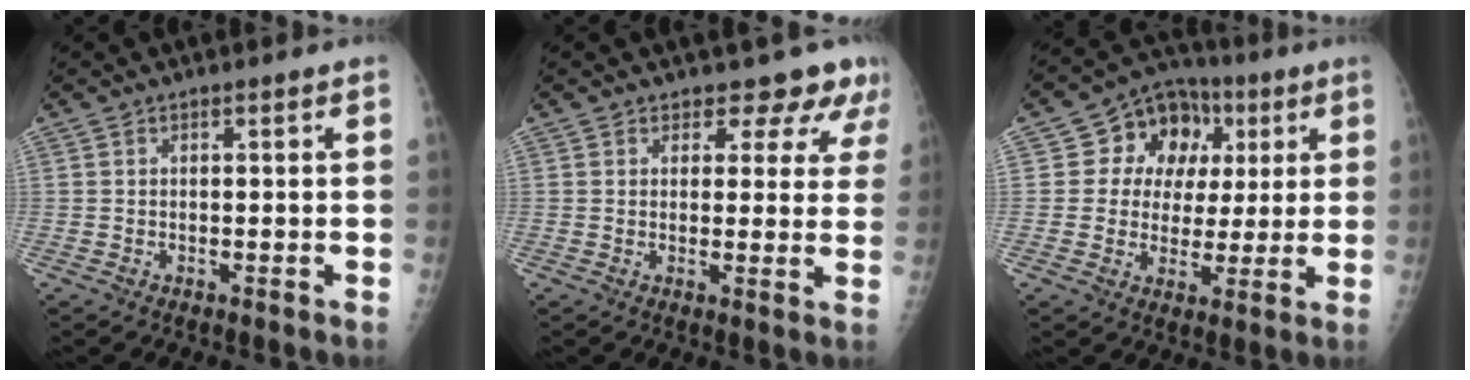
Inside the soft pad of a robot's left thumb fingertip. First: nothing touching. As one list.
[{"total": 7.7, "force": [6.5, 3.8, 1.0], "torque": [0.036, -0.030, 0.052]}, {"total": 12.6, "force": [3.3, 10.6, 6.0], "torque": [-0.032, 0.009, 0.049]}]